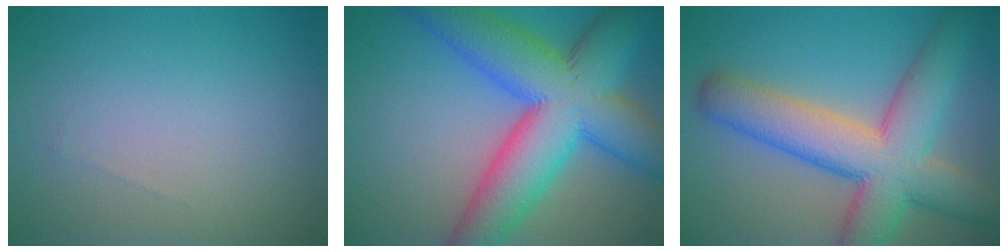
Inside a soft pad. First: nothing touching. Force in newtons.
{"total": 13.4, "press": 13.4, "slide": 0.5}
{"total": 10.3, "press": 10.3, "slide": 0.4}